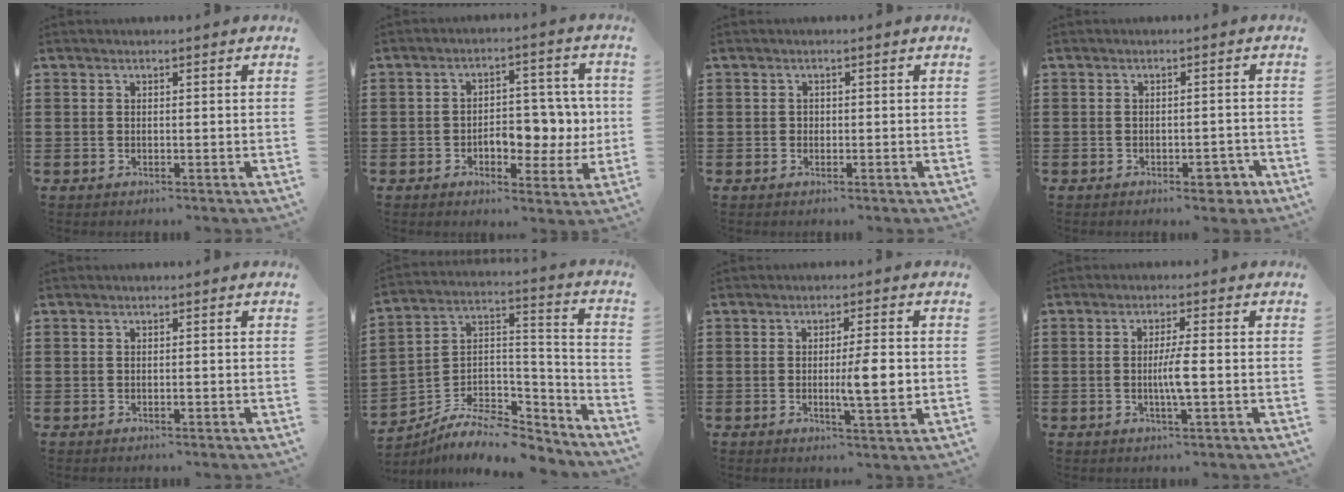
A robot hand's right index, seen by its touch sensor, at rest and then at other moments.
{"total": 7.3, "force": [-1.1, 4.9, 5.3], "torque": [-0.071, 0.003, -0.027]}
{"total": 0.6, "force": [0.0, 0.6, 0.2], "torque": [-0.007, 0.002, 0.000]}
{"total": 3.3, "force": [-2.2, 1.5, 1.9], "torque": [-0.029, 0.005, -0.039]}
{"total": 0.6, "force": [-0.2, 0.1, 0.5], "torque": [-0.010, -0.004, -0.004]}
{"total": 8.5, "force": [-6.6, 3.6, 3.9], "torque": [-0.075, 0.013, -0.126]}
{"total": 5.8, "force": [-0.2, 0.9, 5.7], "torque": [-0.092, -0.004, -0.009]}
{"total": 3.7, "force": [-0.6, 0.1, 3.6], "torque": [-0.065, -0.004, -0.013]}